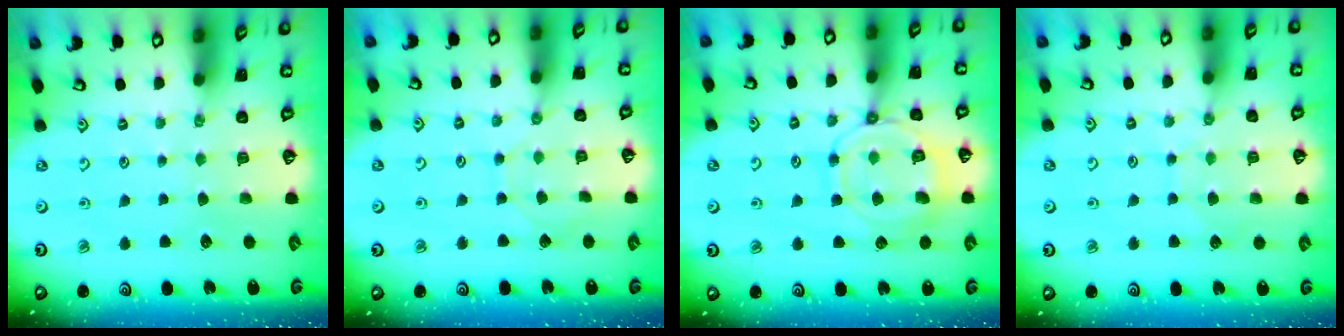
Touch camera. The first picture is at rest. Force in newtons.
{"total": 5.6, "press": 5.5, "slide": 0.6}
{"total": 12.7, "press": 12.6, "slide": 1.4}
{"total": 6.2, "press": 6.2, "slide": 0.3}